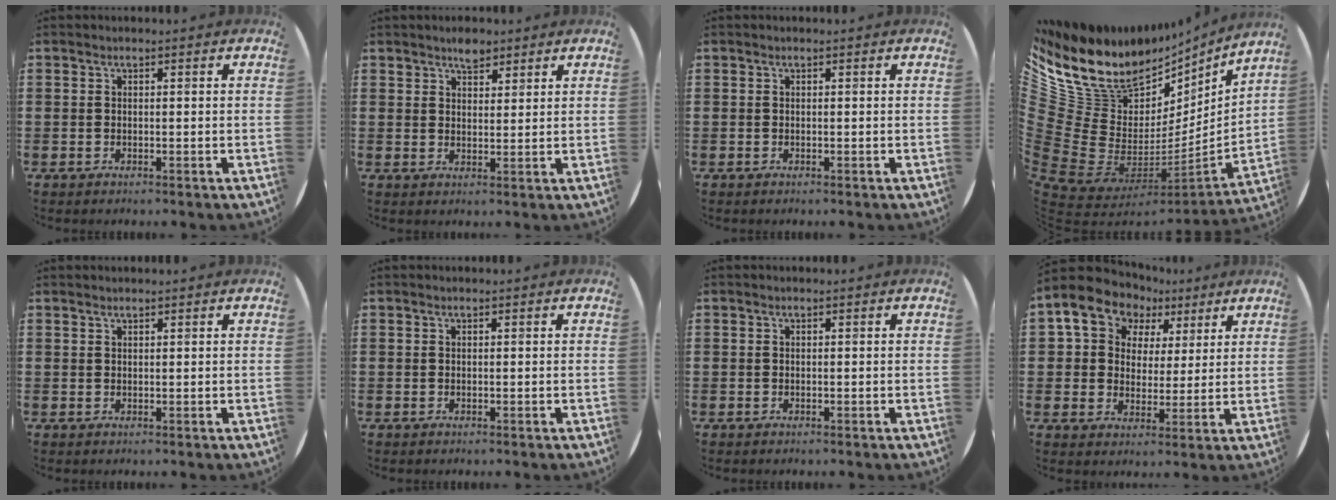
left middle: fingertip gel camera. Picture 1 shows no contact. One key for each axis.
{"total": 2.6, "fx": 2.3, "fy": 1.1, "fz": 0.7, "tx": -0.009, "ty": -0.001, "tz": 0.042}
{"total": 0.0}
{"total": 12.9, "fx": 7.2, "fy": 9.7, "fz": 4.5, "tx": -0.146, "ty": -0.087, "tz": 0.135}
{"total": 0.6, "fx": 0.6, "fy": 0.1, "fz": -0.1, "tx": 0.000, "ty": 0.002, "tz": 0.013}
{"total": 0.0}
{"total": 0.0}
{"total": 8.9, "fx": 5.7, "fy": 6.5, "fz": 1.9, "tx": -0.074, "ty": -0.016, "tz": 0.103}